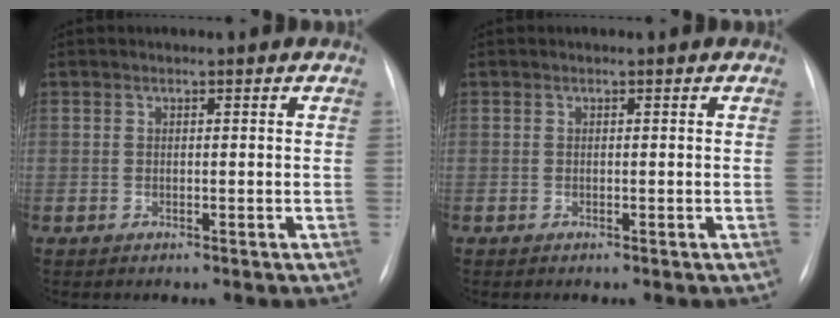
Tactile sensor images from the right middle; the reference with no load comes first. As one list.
[{"total": 0.0}]